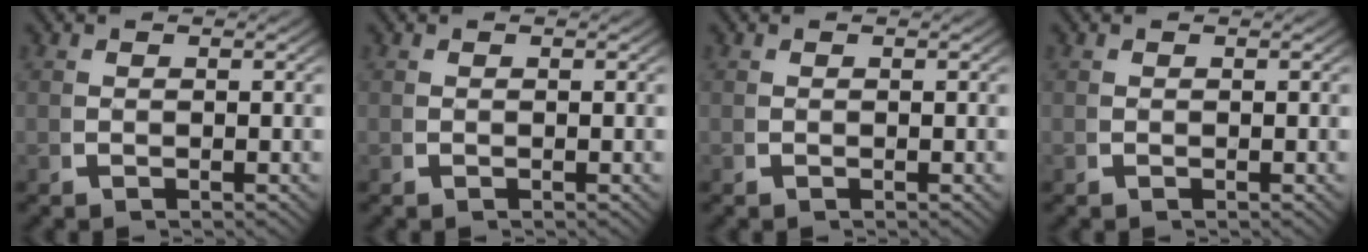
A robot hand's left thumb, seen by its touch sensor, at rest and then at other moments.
{"total": 0.0}
{"total": 0.0}
{"total": 0.0}